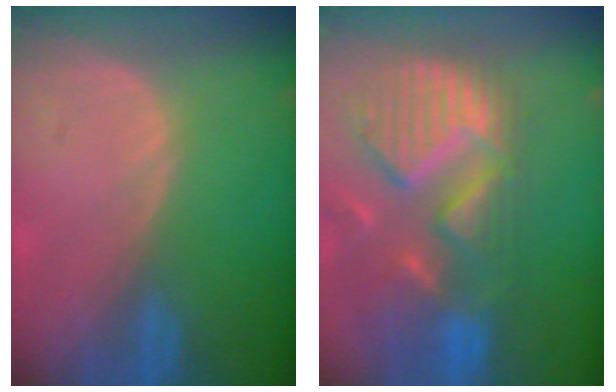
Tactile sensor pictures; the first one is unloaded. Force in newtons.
{"total": 13.5, "press": 11.4, "slide": 7.2}